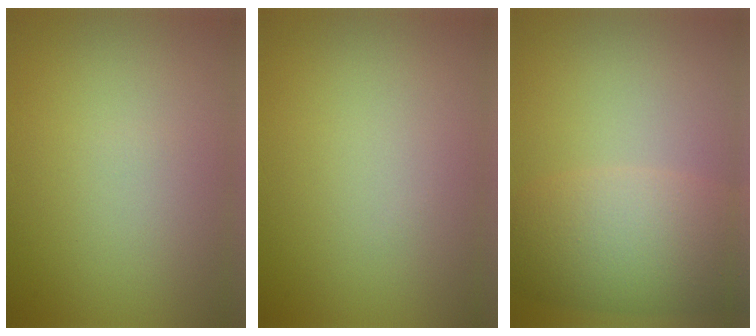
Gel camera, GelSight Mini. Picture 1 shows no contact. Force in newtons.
{"total": 0.0}
{"total": 6.4, "press": 6.4, "slide": 0.4}